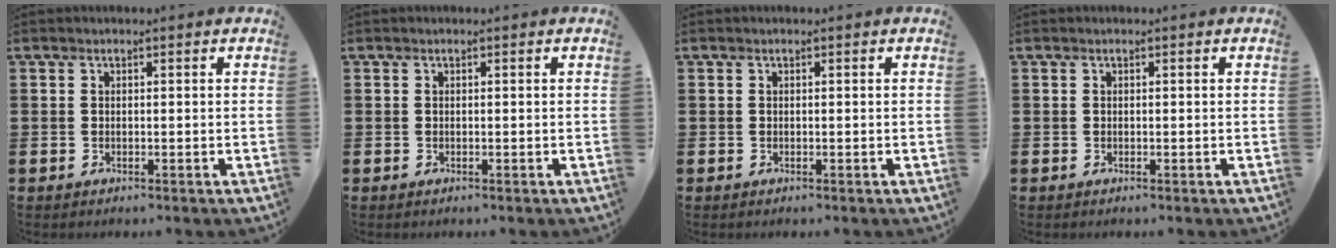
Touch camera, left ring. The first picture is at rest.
{"total": 0.0}
{"total": 0.0}
{"total": 0.0}